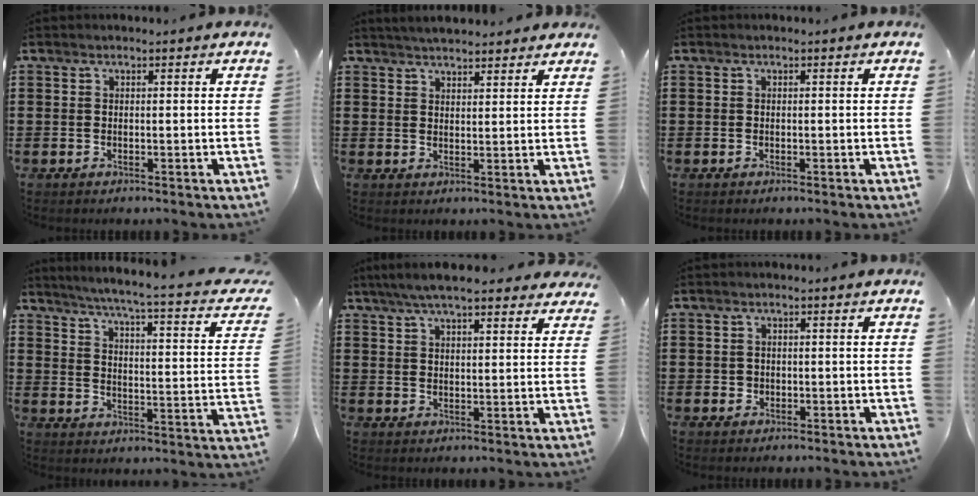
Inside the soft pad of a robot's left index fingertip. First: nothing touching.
{"total": 3.2, "force": [3.1, 0.2, 0.5], "torque": [-0.017, -0.004, 0.059]}
{"total": 0.0}
{"total": 4.6, "force": [3.3, -0.9, 3.0], "torque": [-0.077, -0.038, 0.044]}
{"total": 6.3, "force": [5.5, 0.9, 3.0], "torque": [-0.071, -0.010, 0.102]}
{"total": 0.8, "force": [0.1, 0.8, 0.3], "torque": [-0.008, 0.006, 0.001]}